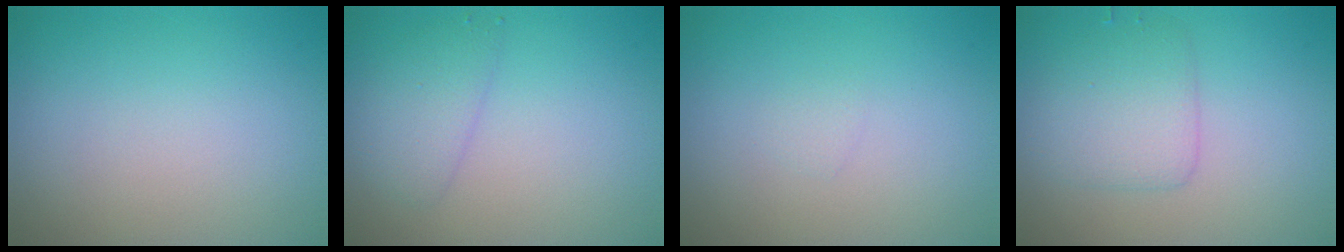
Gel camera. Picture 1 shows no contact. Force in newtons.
{"total": 2.1, "press": 2.1, "slide": 0.1}
{"total": 0.5, "press": 0.5, "slide": 0.0}
{"total": 3.2, "press": 3.2, "slide": 0.1}